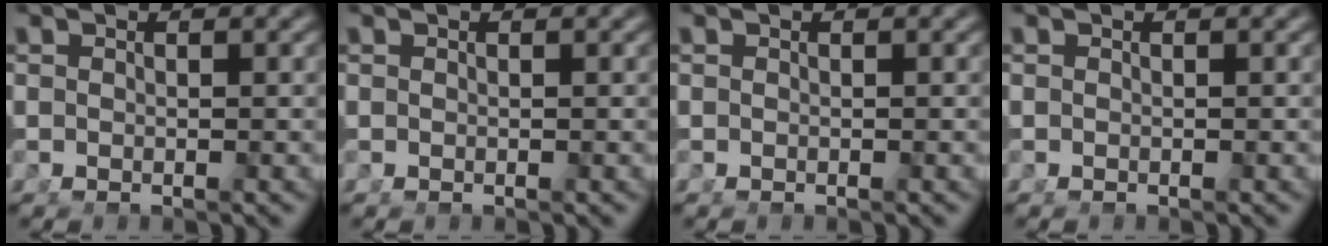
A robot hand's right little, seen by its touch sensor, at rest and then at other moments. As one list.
[{"total": 0.0}, {"total": 0.0}, {"total": 0.0}]